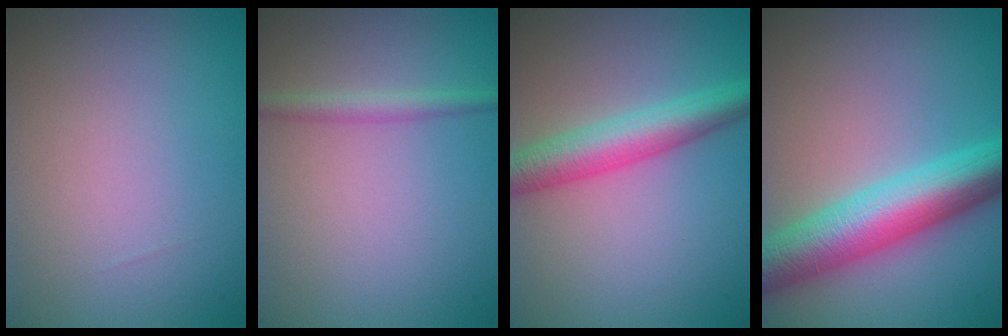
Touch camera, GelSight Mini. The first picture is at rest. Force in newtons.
{"total": 1.7, "press": 1.7, "slide": 0.1}
{"total": 4.8, "press": 4.8, "slide": 0.1}
{"total": 8.0, "press": 8.0, "slide": 0.1}